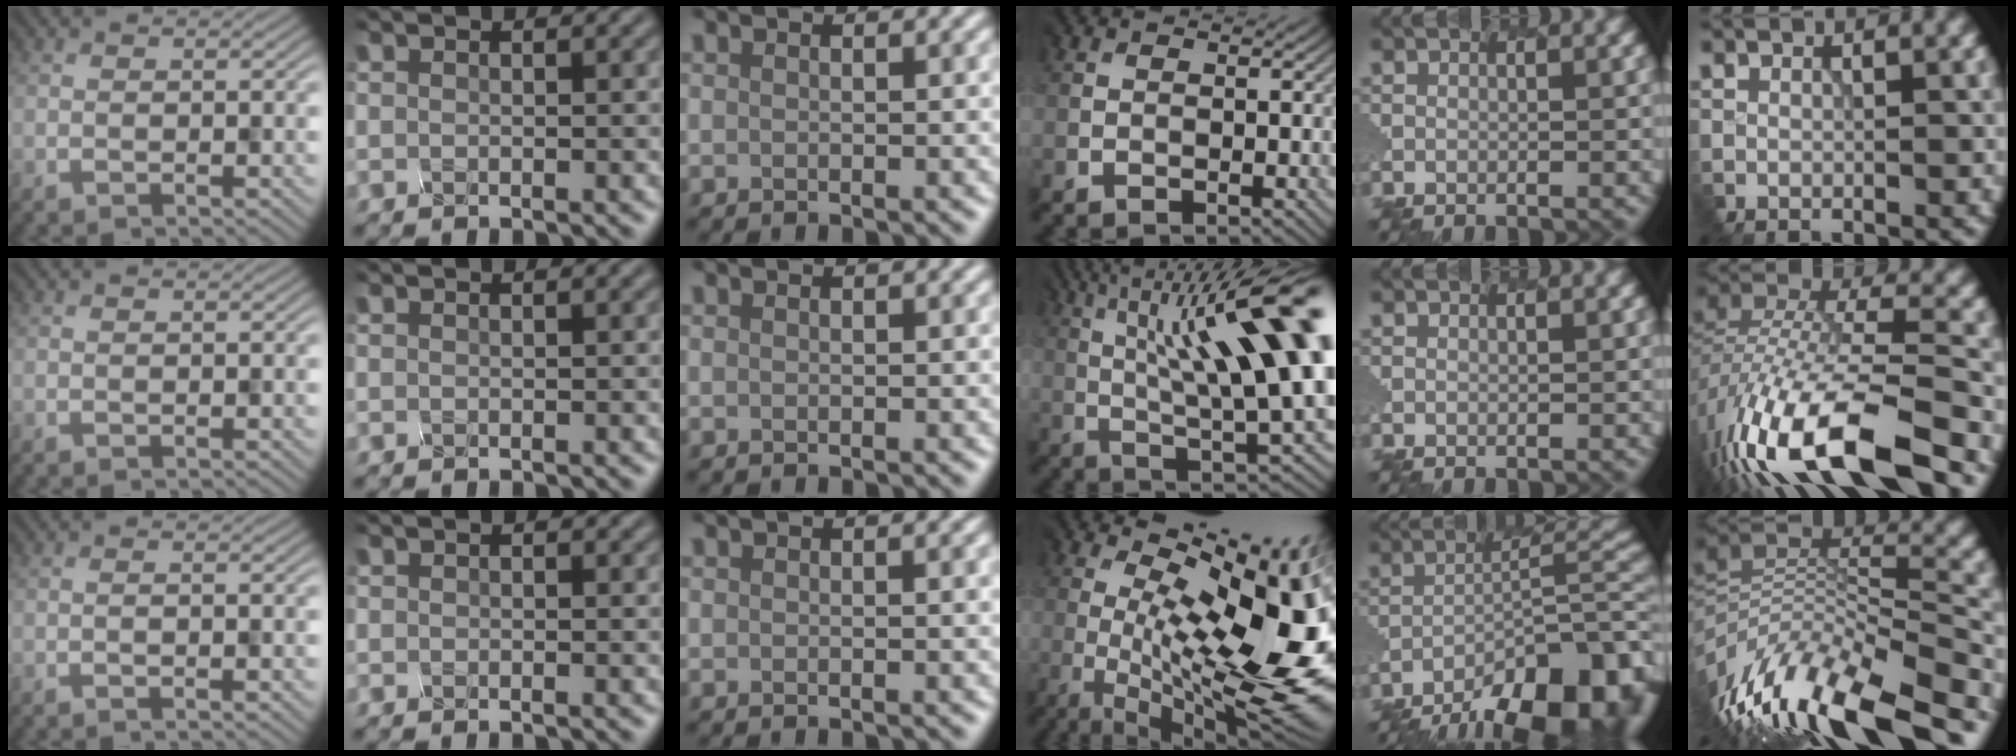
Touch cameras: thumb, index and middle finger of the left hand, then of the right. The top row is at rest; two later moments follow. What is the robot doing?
{"motion": "disassemble", "object": "hinged tin"}